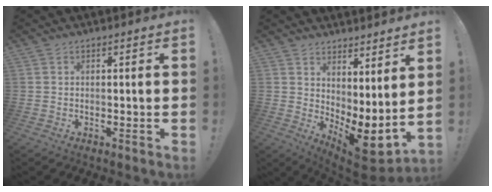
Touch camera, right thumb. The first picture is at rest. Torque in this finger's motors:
{"motor_torque": [-0.46, 1.04, 0.55, 0.78, 0.10]}